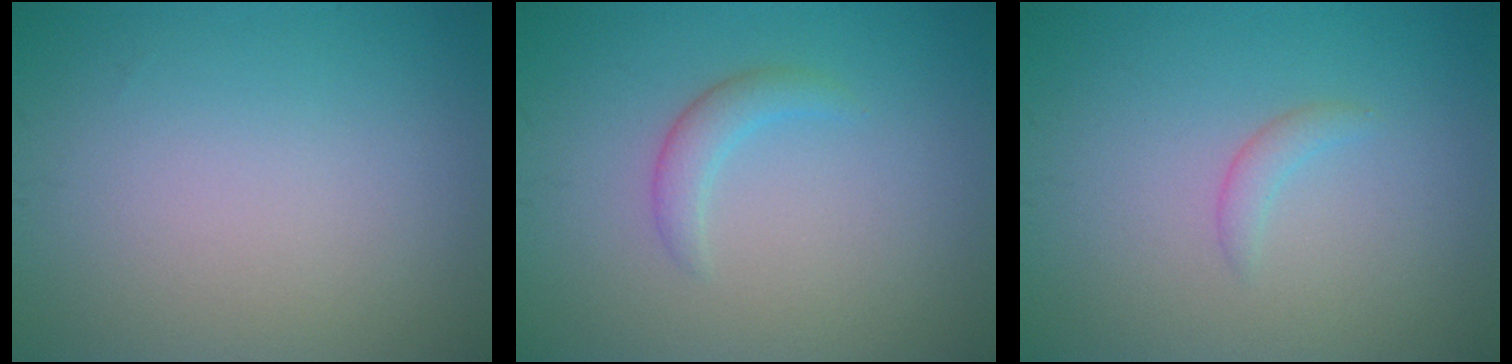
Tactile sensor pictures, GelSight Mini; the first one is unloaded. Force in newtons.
{"total": 1.7, "press": 1.7, "slide": 0.2}
{"total": 1.1, "press": 1.1, "slide": 0.1}